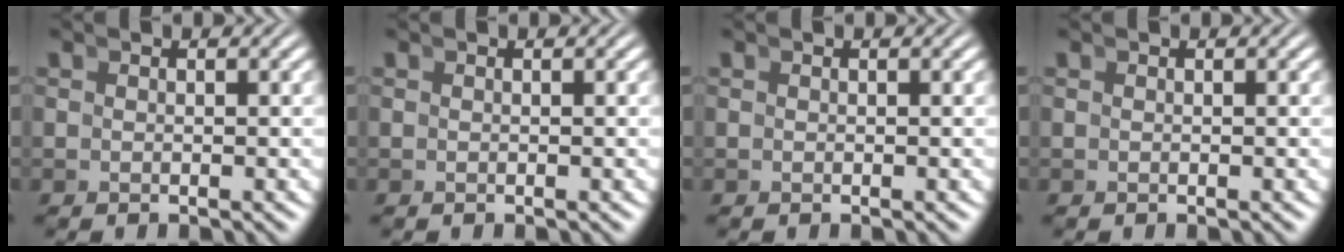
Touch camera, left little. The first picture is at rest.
{"total": 0.0}
{"total": 0.0}
{"total": 0.0}